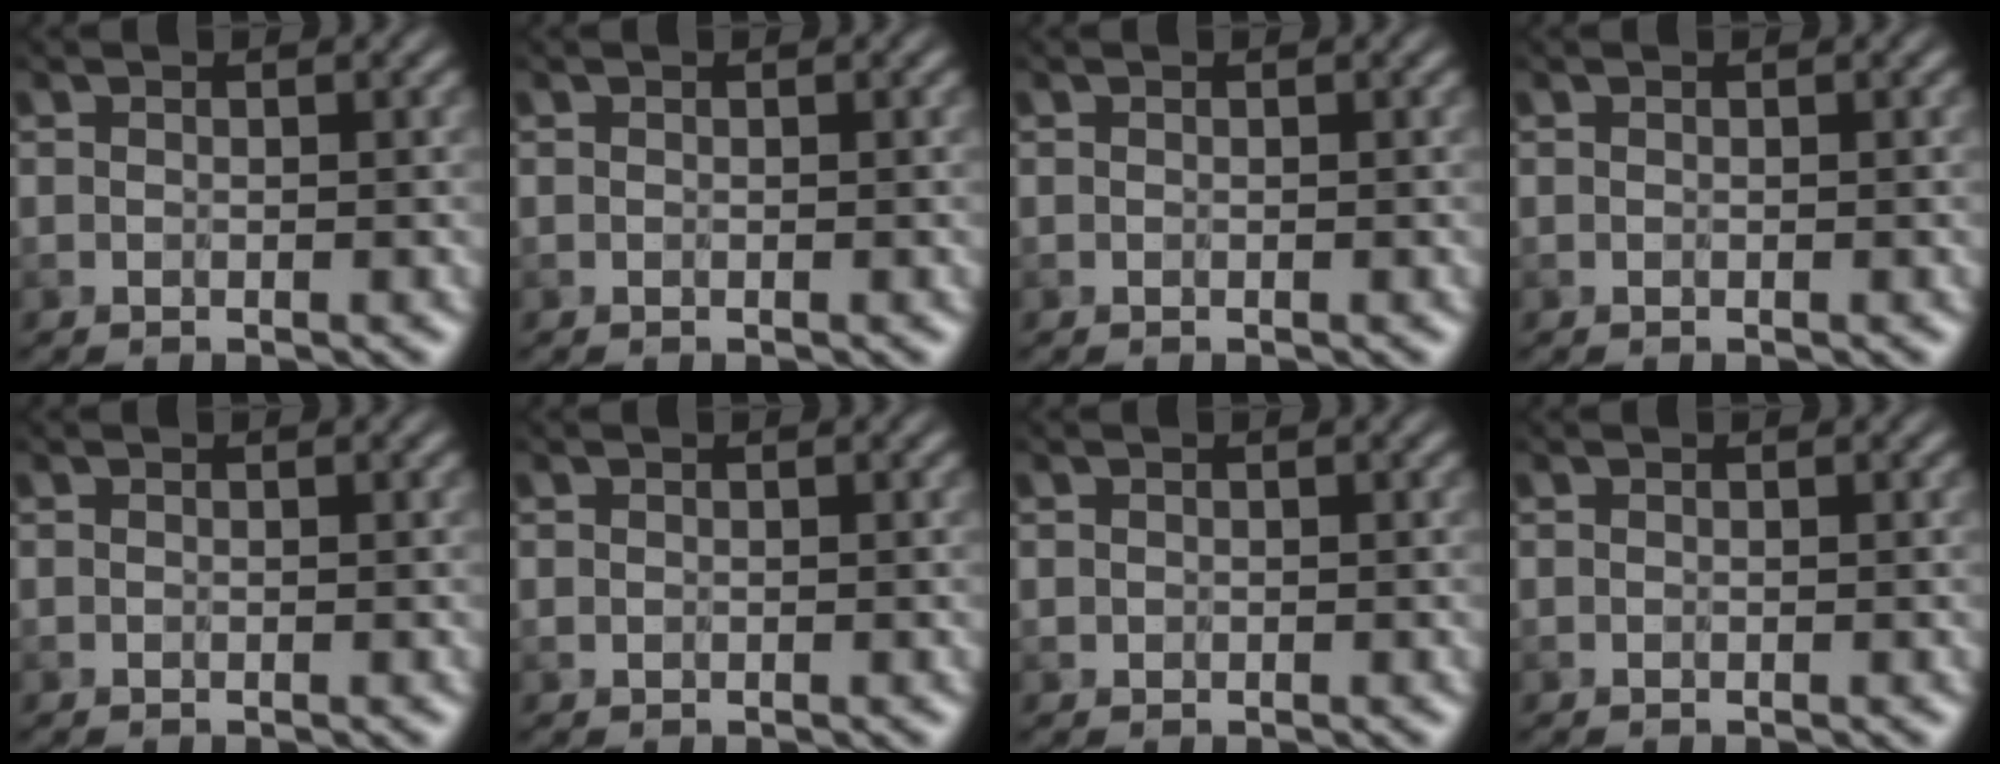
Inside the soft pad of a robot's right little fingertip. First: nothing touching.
{"total": 0.0}
{"total": 0.0}
{"total": 0.0}
{"total": 0.0}
{"total": 0.5, "force": [0.5, 0.2, -0.1], "torque": [0.005, -0.001, 0.010]}
{"total": 0.6, "force": [0.3, 0.3, -0.4], "torque": [0.009, 0.001, 0.006]}
{"total": 0.0}